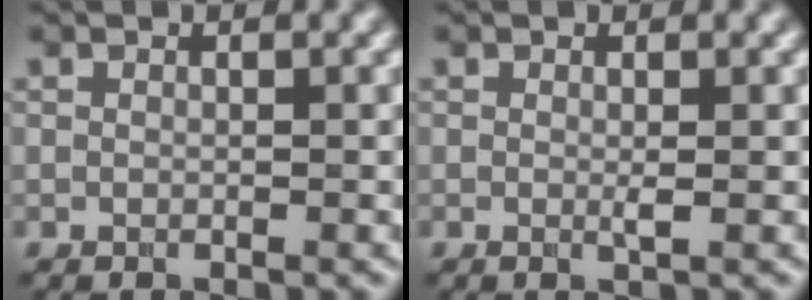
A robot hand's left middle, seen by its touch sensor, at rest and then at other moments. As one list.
[{"total": 0.7, "force": [0.0, 0.0, 0.7], "torque": [-0.014, -0.003, -0.001]}]